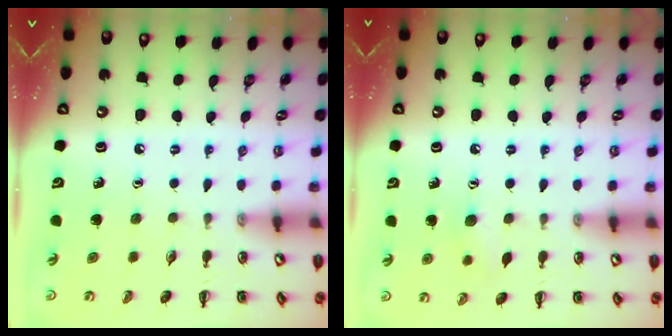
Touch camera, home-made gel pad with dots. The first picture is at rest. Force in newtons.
{"total": 5.7, "press": 5.5, "slide": 1.2}